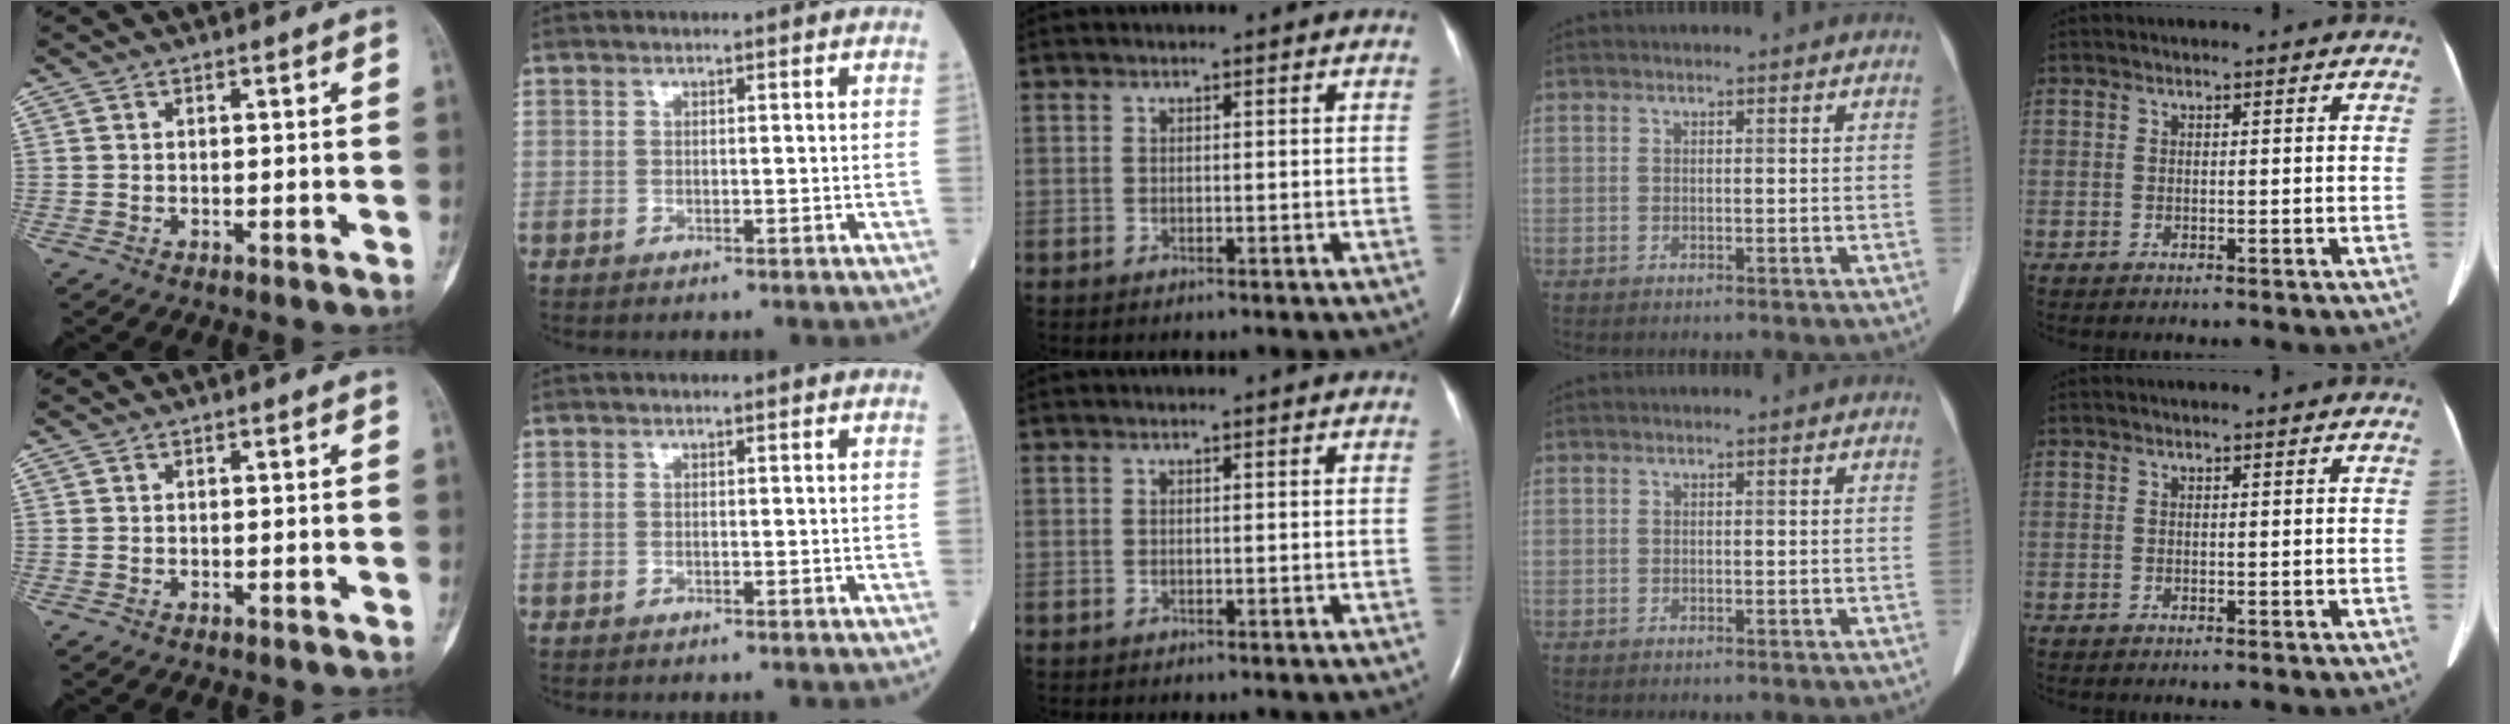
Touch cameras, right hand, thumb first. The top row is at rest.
{}